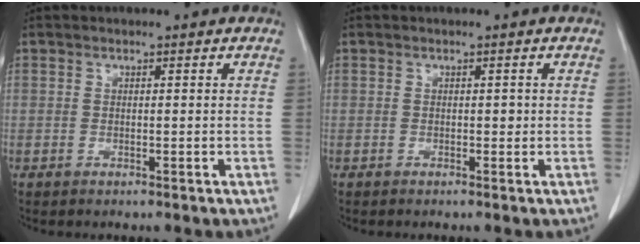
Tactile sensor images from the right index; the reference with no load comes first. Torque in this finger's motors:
{"motor_torque": [0.01, 0.05, 0.02, 0.01]}